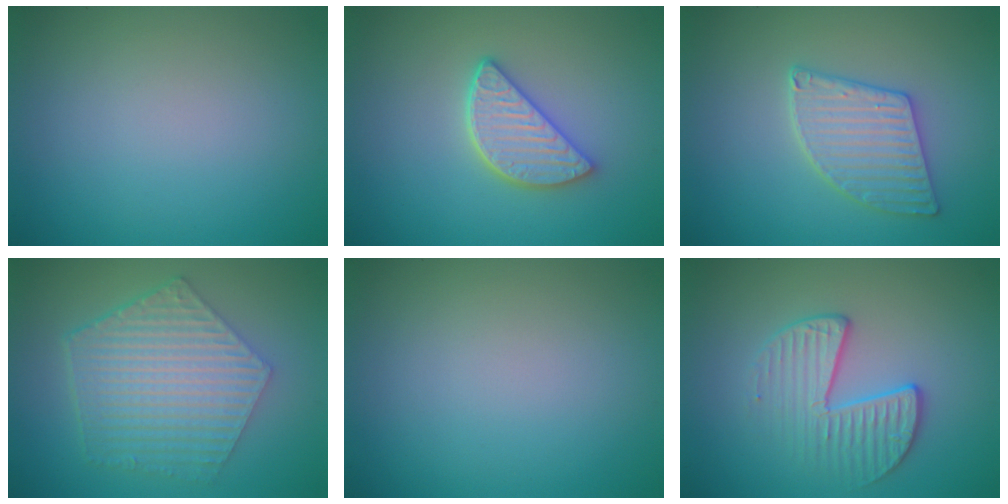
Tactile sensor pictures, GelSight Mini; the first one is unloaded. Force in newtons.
{"total": 4.2, "press": 3.4, "slide": 2.4}
{"total": 3.8, "press": 3.6, "slide": 1.2}
{"total": 6.8, "press": 4.8, "slide": 4.7}
{"total": 0.0}
{"total": 3.3, "press": 2.9, "slide": 1.6}